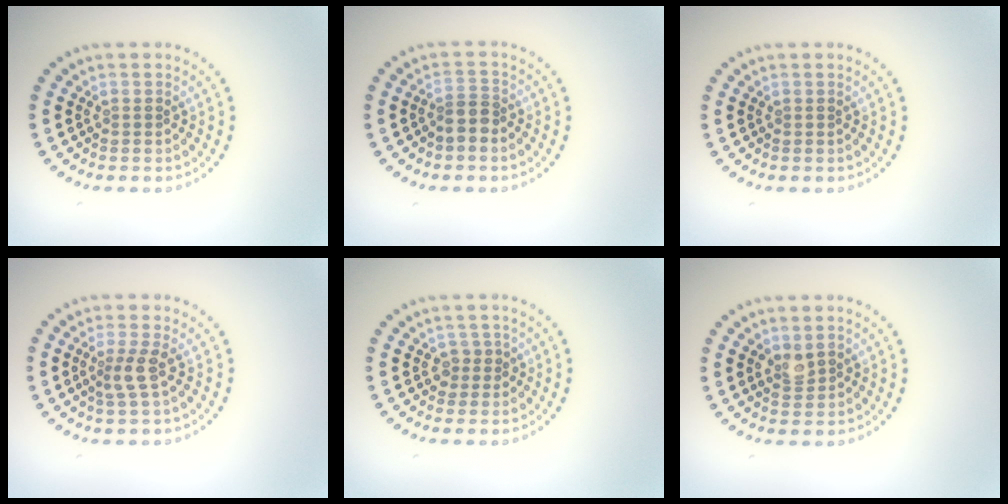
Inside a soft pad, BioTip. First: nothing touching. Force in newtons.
{"total": 2.1, "press": 1.7, "slide": 1.2}
{"total": 0.0}
{"total": 2.0, "press": 1.5, "slide": 1.3}
{"total": 1.4, "press": 1.0, "slide": 0.9}
{"total": 1.6, "press": 1.5, "slide": 0.3}